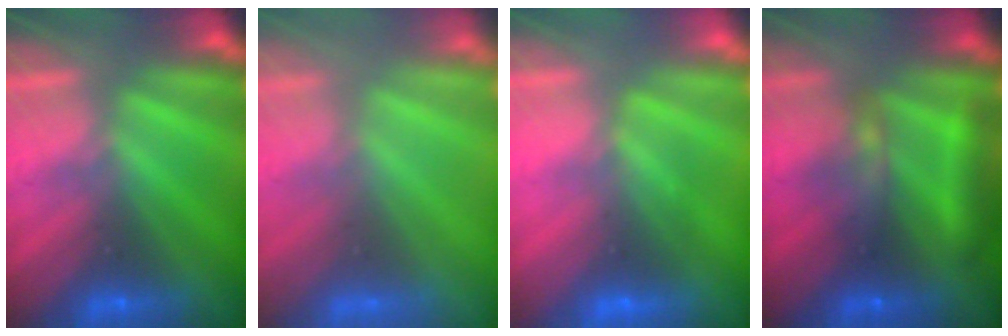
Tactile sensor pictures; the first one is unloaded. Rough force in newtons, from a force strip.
{"total": 3.4}
{"total": 2.7}
{"total": 8.5}